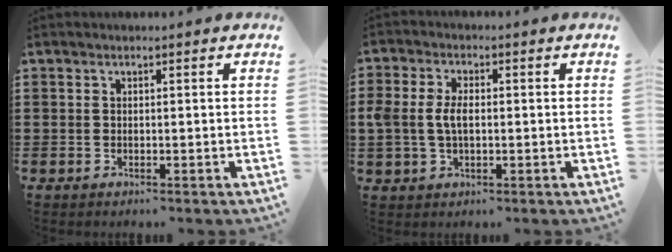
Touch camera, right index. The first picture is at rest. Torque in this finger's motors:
{"motor_torque": [0.32, -0.11, 0.45, 0.16]}